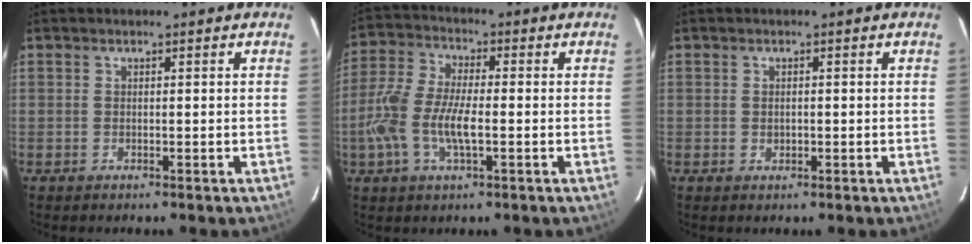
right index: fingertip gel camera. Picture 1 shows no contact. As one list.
[{"total": 10.8, "force": [-2.5, 4.0, 9.7], "torque": [-0.216, 0.003, -0.053]}, {"total": 1.0, "force": [-0.1, 0.8, 0.5], "torque": [-0.007, 0.001, 0.000]}]